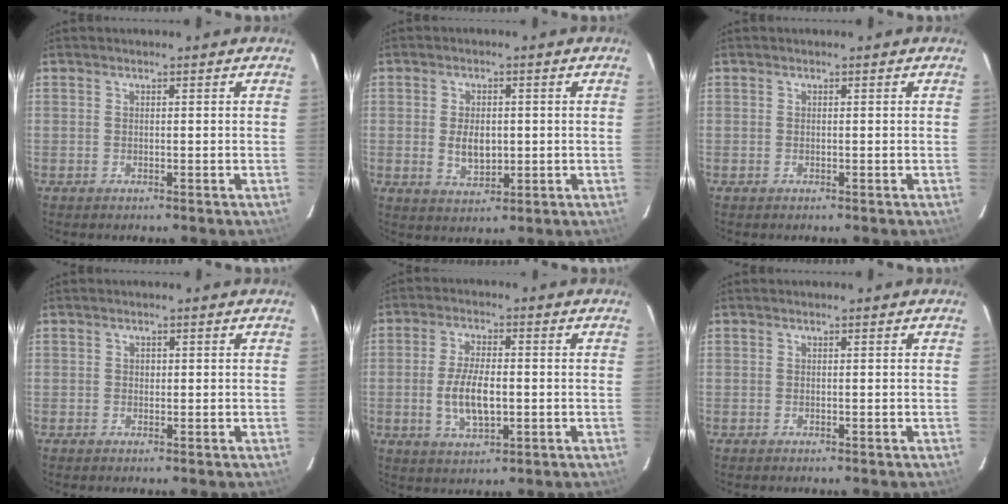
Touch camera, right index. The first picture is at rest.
{"total": 5.3, "force": [-0.1, 3.2, 4.3], "torque": [-0.079, -0.002, 0.005]}
{"total": 0.0}
{"total": 0.8, "force": [0.0, 0.8, 0.2], "torque": [0.000, 0.002, 0.001]}
{"total": 8.1, "force": [-1.1, 3.3, 7.3], "torque": [-0.146, -0.003, -0.017]}
{"total": 0.0}